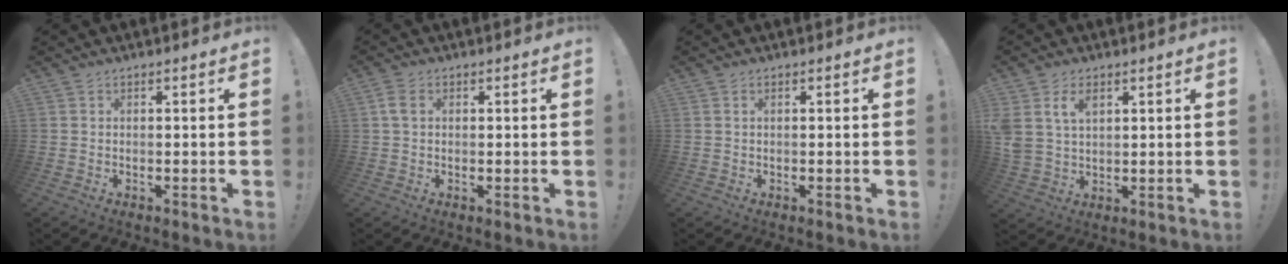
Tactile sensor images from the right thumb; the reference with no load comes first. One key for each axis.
{"total": 3.4, "fx": 1.1, "fy": 2.1, "fz": 2.4, "tx": -0.038, "ty": 0.002, "tz": 0.020}
{"total": 0.5, "fx": 0.3, "fy": 0.1, "fz": 0.4, "tx": -0.011, "ty": 0.002, "tz": 0.005}
{"total": 7.3, "fx": 3.5, "fy": 4.7, "fz": 4.3, "tx": -0.091, "ty": -0.010, "tz": 0.065}